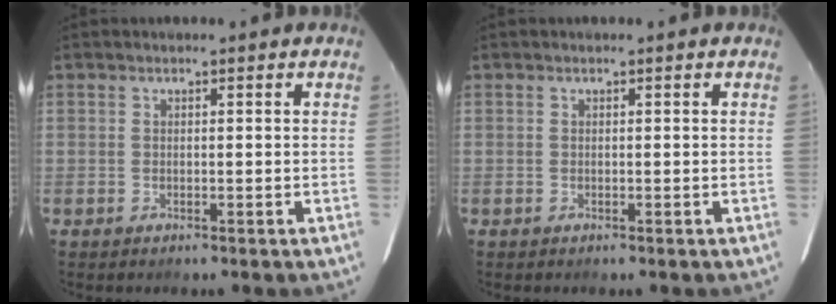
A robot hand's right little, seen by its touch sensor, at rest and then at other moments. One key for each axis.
{"total": 0.0}